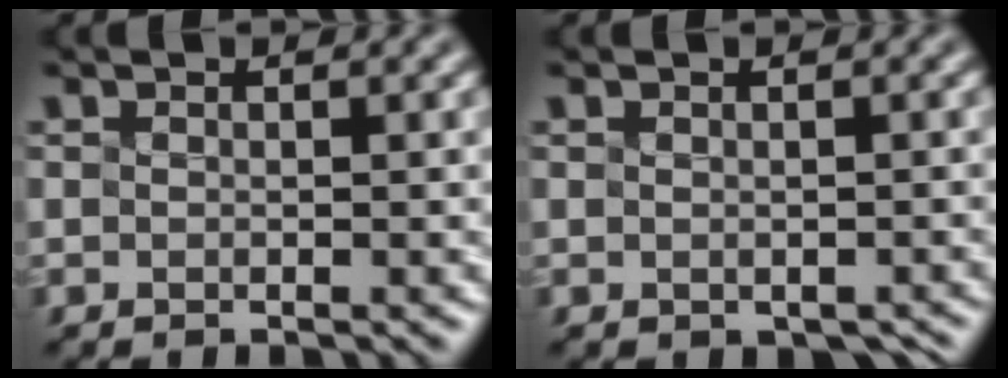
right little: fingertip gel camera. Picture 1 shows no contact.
{"total": 1.2, "force": [-0.5, 0.7, 0.7], "torque": [-0.013, -0.010, -0.002]}